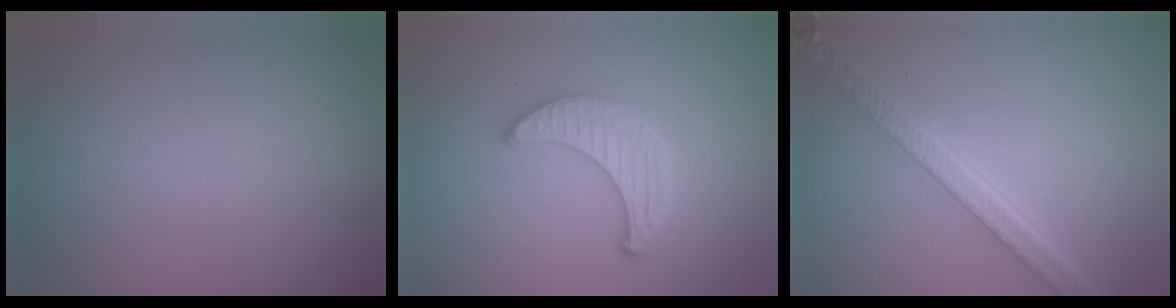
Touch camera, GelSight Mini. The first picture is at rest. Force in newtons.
{"total": 3.0, "press": 3.0, "slide": 0.5}
{"total": 5.2, "press": 4.0, "slide": 3.3}